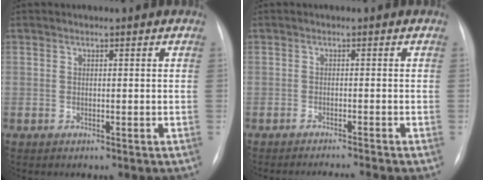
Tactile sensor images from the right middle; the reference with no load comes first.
{"total": 4.9, "force": [-4.5, -1.4, 1.5], "torque": [-0.012, -0.008, -0.065]}